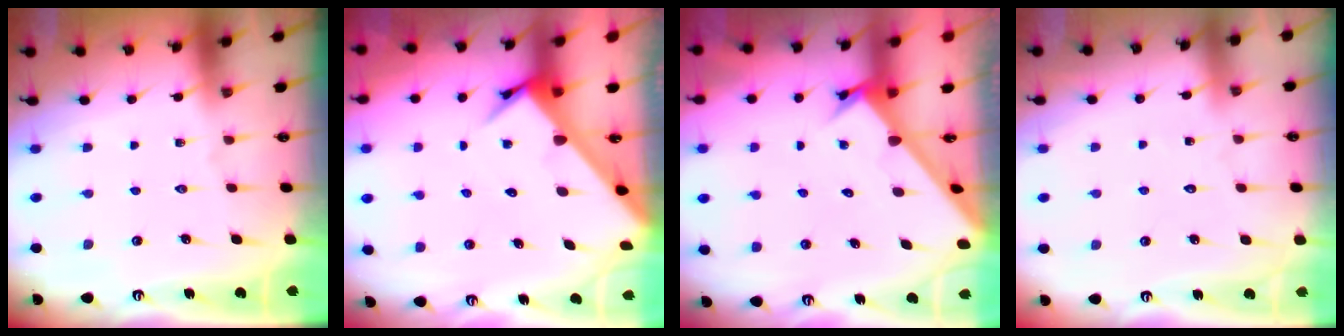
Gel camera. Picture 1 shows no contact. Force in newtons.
{"total": 4.6, "press": 4.6, "slide": 0.2}
{"total": 2.4, "press": 2.4, "slide": 0.2}
{"total": 3.3, "press": 3.3, "slide": 0.2}